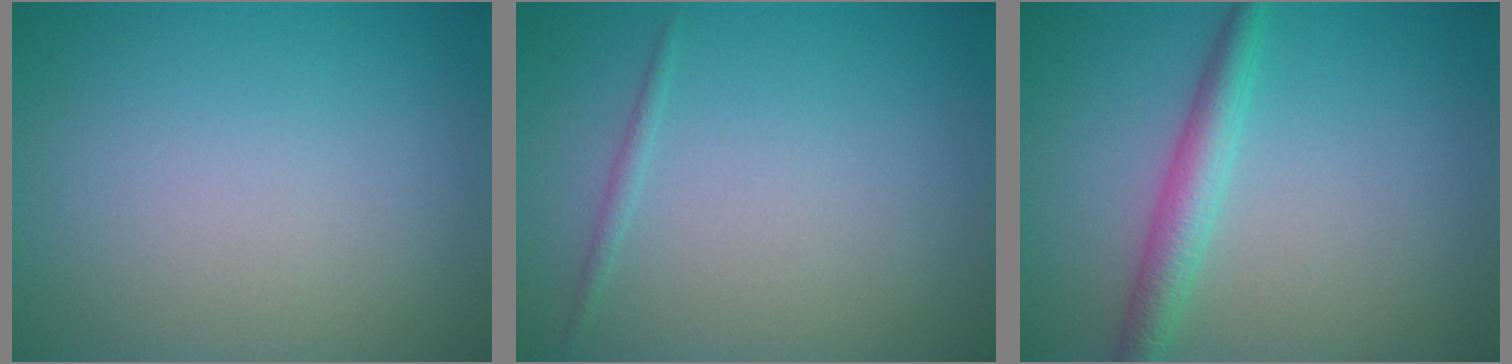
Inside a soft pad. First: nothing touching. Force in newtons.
{"total": 0.7, "press": 0.7, "slide": 0.0}
{"total": 3.1, "press": 3.1, "slide": 0.1}